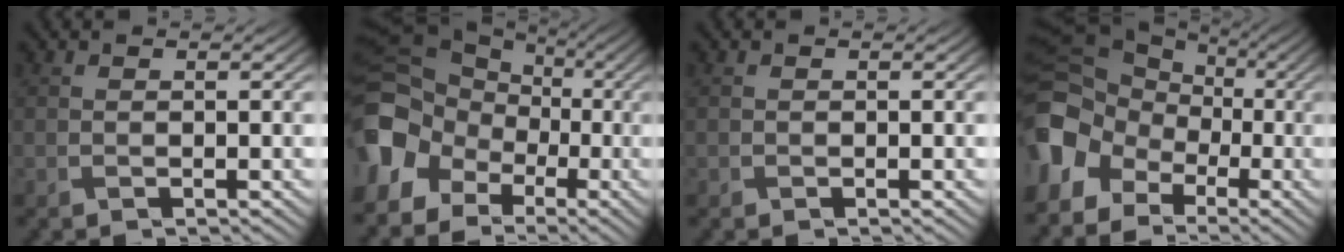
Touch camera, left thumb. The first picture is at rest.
{"total": 14.7, "force": [-3.4, 12.8, 6.6], "torque": [-0.202, -0.030, -0.084]}
{"total": 0.0}
{"total": 13.3, "force": [-3.4, 11.5, 5.8], "torque": [-0.192, -0.026, -0.078]}